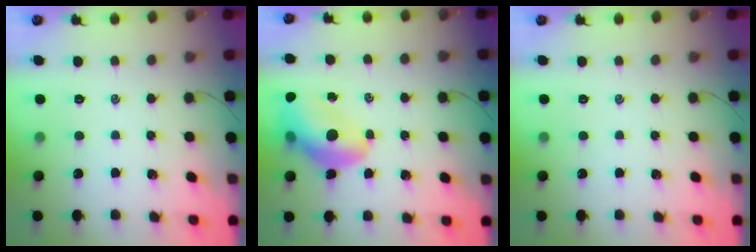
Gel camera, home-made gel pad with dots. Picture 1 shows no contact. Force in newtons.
{"total": 13.2, "press": 12.6, "slide": 3.7}
{"total": 0.0}